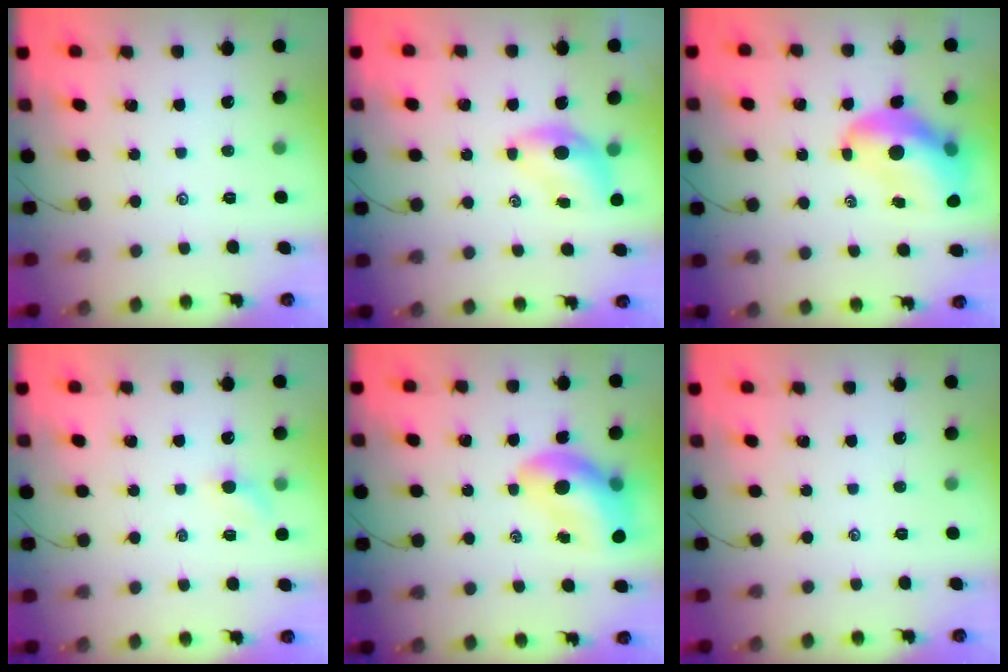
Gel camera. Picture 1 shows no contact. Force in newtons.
{"total": 5.7, "press": 5.6, "slide": 0.9}
{"total": 13.9, "press": 13.3, "slide": 4.1}
{"total": 2.9, "press": 2.7, "slide": 0.9}
{"total": 13.7, "press": 13.0, "slide": 4.2}
{"total": 0.0}